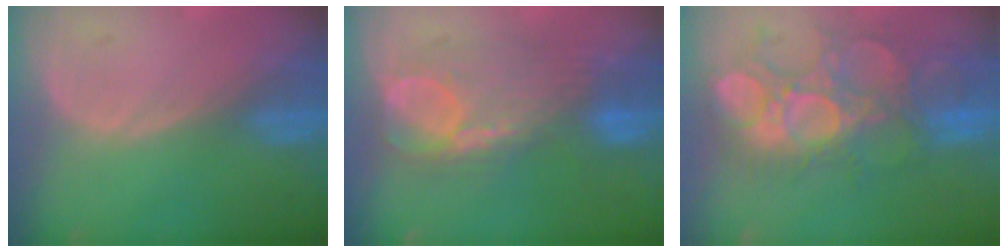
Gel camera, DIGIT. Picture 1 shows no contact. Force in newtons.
{"total": 8.3, "press": 8.3, "slide": 0.2}
{"total": 10.8, "press": 10.5, "slide": 2.4}